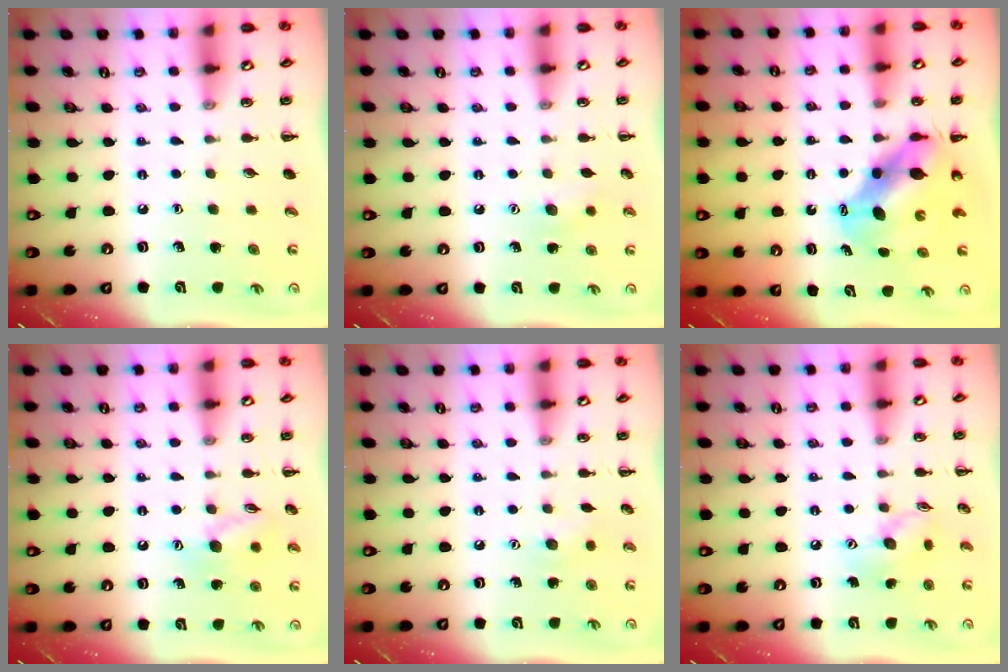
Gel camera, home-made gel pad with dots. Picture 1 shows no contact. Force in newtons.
{"total": 7.2, "press": 7.1, "slide": 1.6}
{"total": 7.5, "press": 7.4, "slide": 1.5}
{"total": 9.9, "press": 9.9, "slide": 0.7}
{"total": 4.4, "press": 4.3, "slide": 0.7}
{"total": 8.0, "press": 8.0, "slide": 0.4}